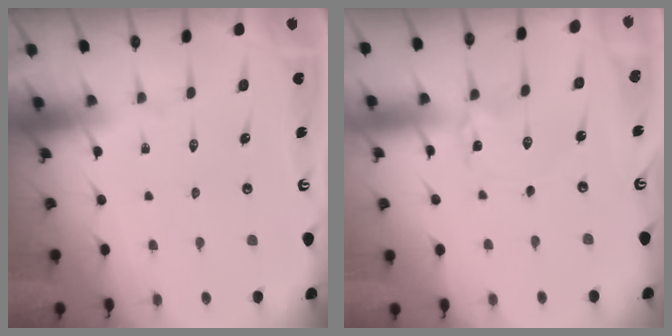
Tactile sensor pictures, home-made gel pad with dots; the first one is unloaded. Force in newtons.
{"total": 0.9, "press": 0.9, "slide": 0.1}